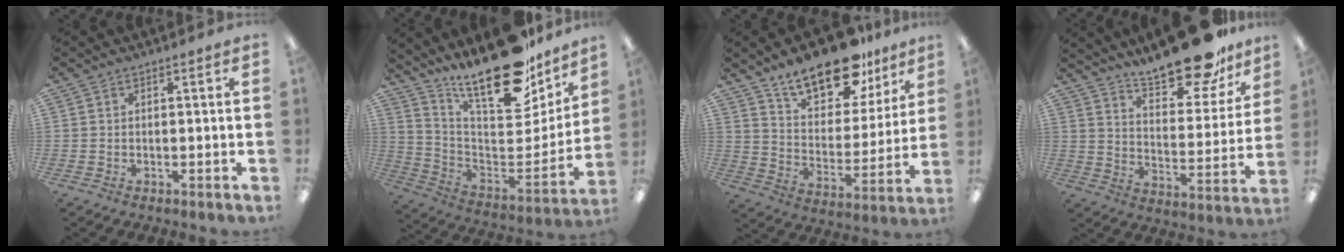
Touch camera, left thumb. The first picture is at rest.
{"total": 22.9, "force": [18.1, 8.1, 11.5], "torque": [-0.156, -0.138, 0.307]}
{"total": 18.2, "force": [14.3, 7.6, 8.3], "torque": [-0.139, -0.092, 0.250]}
{"total": 20.2, "force": [17.0, 5.9, 9.1], "torque": [-0.135, -0.120, 0.289]}